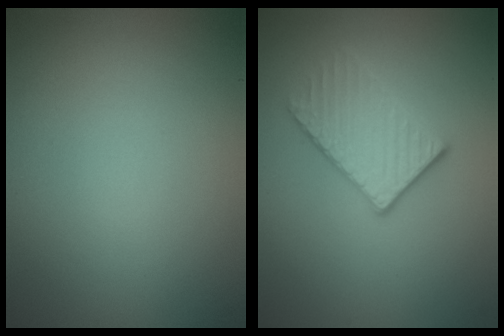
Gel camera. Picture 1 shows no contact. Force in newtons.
{"total": 3.0, "press": 2.9, "slide": 0.8}